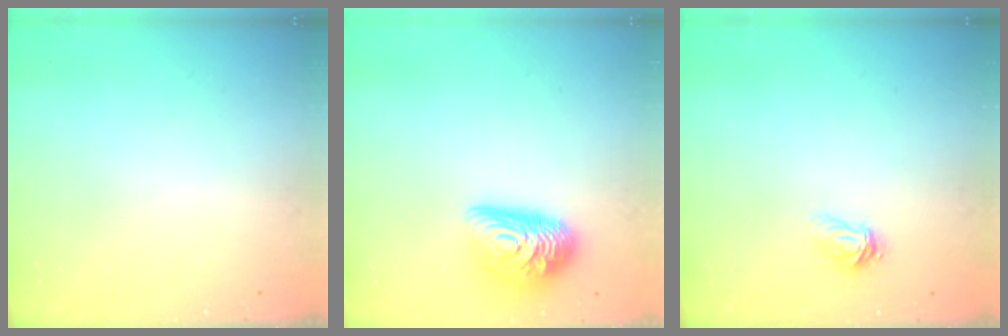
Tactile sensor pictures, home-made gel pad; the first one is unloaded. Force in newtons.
{"total": 12.8, "press": 12.8, "slide": 0.9}
{"total": 3.1, "press": 3.1, "slide": 0.2}